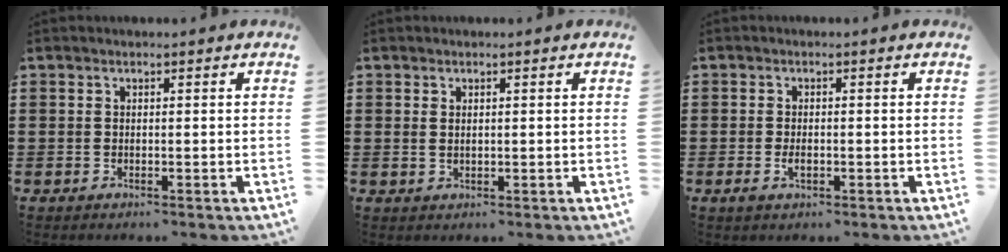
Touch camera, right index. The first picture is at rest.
{"total": 0.8, "force": [0.5, 0.3, 0.5], "torque": [-0.011, 0.005, 0.010]}
{"total": 2.0, "force": [-0.4, 0.9, 1.7], "torque": [-0.038, -0.003, -0.009]}